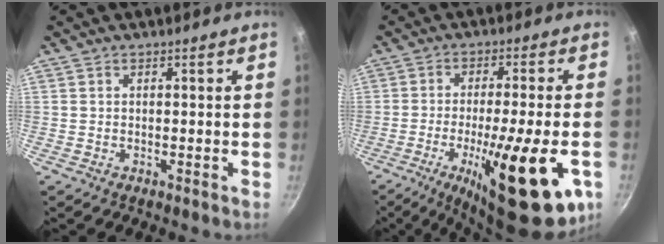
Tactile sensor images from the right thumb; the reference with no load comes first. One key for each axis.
{"total": 20.1, "fx": -7.2, "fy": 4.3, "fz": 18.3, "tx": -0.263, "ty": 0.005, "tz": -0.107}